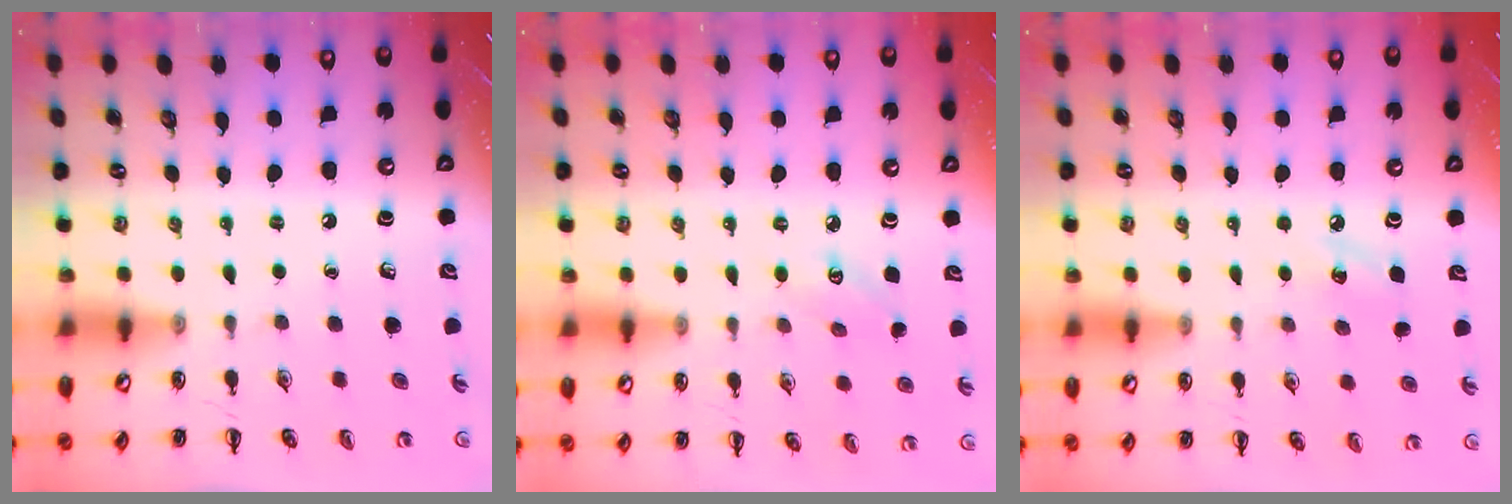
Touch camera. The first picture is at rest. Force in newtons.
{"total": 3.3, "press": 3.2, "slide": 0.9}
{"total": 4.6, "press": 4.4, "slide": 1.3}